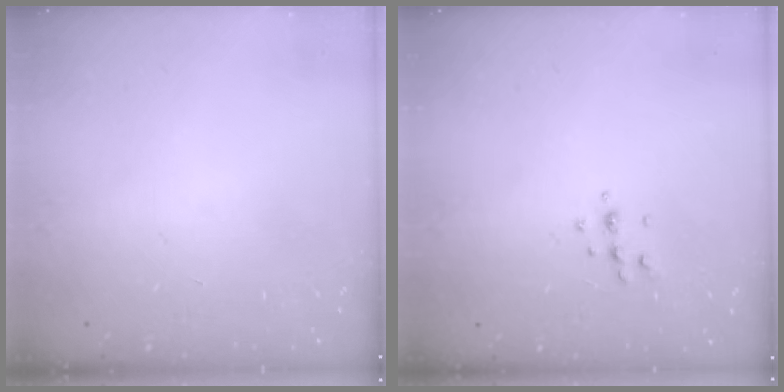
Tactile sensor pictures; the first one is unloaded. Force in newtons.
{"total": 4.9, "press": 4.8, "slide": 1.1}